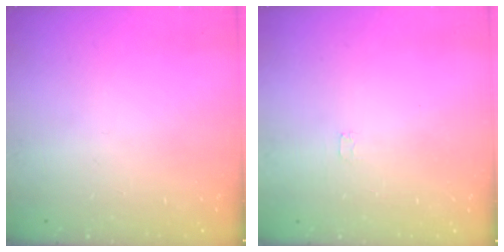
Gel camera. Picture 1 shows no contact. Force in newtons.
{"total": 2.4, "press": 2.4, "slide": 0.4}